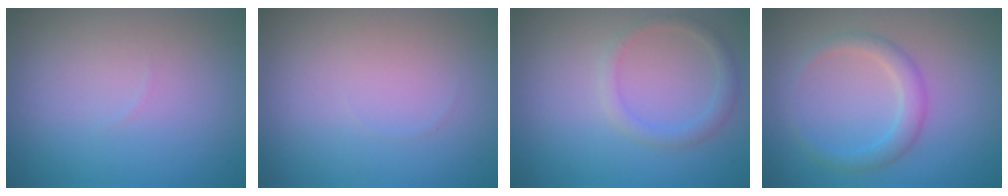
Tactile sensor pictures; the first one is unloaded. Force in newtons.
{"total": 0.0}
{"total": 1.7, "press": 1.7, "slide": 0.2}
{"total": 2.4, "press": 2.3, "slide": 0.2}